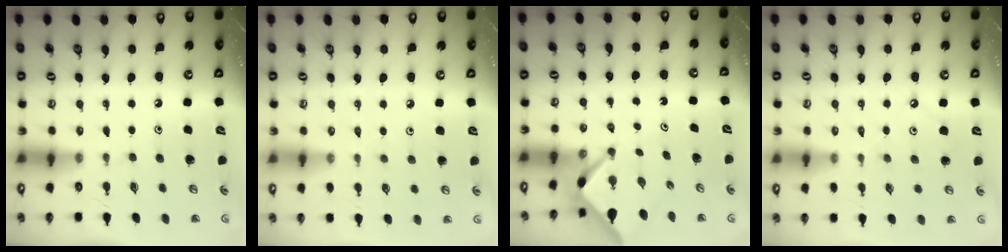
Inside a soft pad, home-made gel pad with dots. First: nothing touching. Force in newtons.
{"total": 2.0, "press": 2.0, "slide": 0.5}
{"total": 2.4, "press": 2.4, "slide": 0.3}
{"total": 2.4, "press": 2.4, "slide": 0.4}